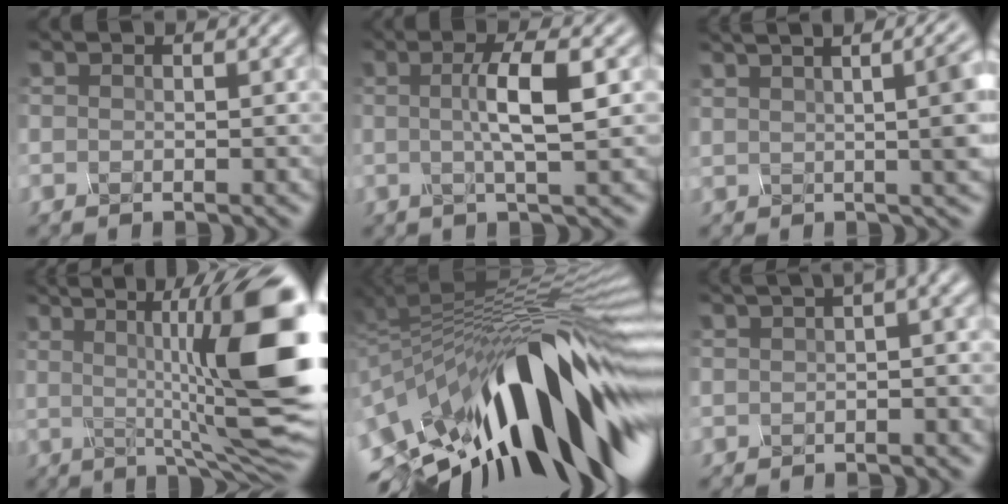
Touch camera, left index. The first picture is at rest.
{"total": 3.2, "force": [0.5, -0.2, 3.1], "torque": [-0.073, 0.006, 0.020]}
{"total": 11.4, "force": [3.0, 4.4, 10.1], "torque": [-0.069, 0.074, 0.034]}
{"total": 13.1, "force": [1.2, 2.4, 12.8], "torque": [-0.167, 0.015, 0.036]}
{"total": 12.3, "force": [-3.6, 4.2, 11.0], "torque": [-0.172, 0.026, -0.050]}
{"total": 8.9, "force": [1.0, 3.1, 8.3], "torque": [-0.073, 0.038, 0.016]}